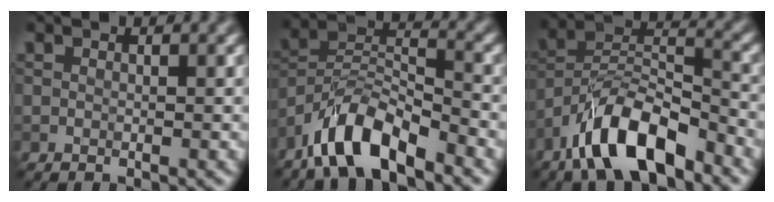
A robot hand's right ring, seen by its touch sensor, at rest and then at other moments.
{"total": 7.1, "force": [-5.3, 2.1, 4.2], "torque": [-0.070, 0.006, -0.101]}
{"total": 8.7, "force": [-6.0, 3.0, 5.5], "torque": [-0.089, 0.010, -0.113]}